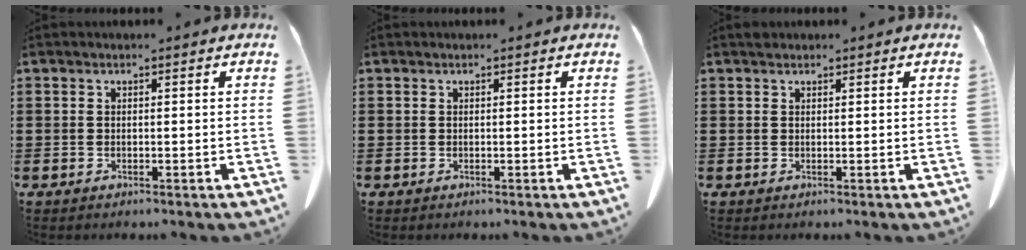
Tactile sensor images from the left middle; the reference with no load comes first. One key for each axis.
{"total": 0.0}
{"total": 0.6, "fx": 0.5, "fy": 0.3, "fz": 0.1, "tx": -0.004, "ty": 0.002, "tz": 0.011}